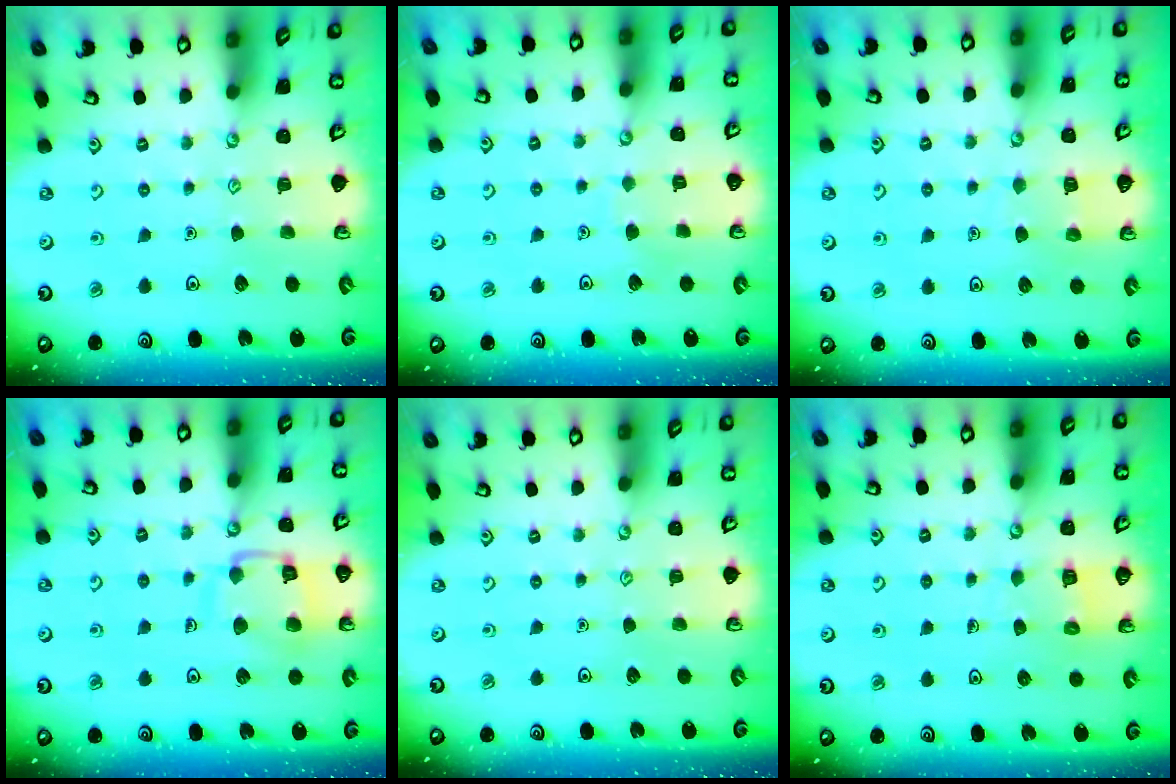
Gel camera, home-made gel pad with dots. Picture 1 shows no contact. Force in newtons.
{"total": 3.0, "press": 3.0, "slide": 0.1}
{"total": 4.5, "press": 4.5, "slide": 0.4}
{"total": 12.6, "press": 12.6, "slide": 1.2}
{"total": 0.0}
{"total": 5.6, "press": 5.6, "slide": 0.3}